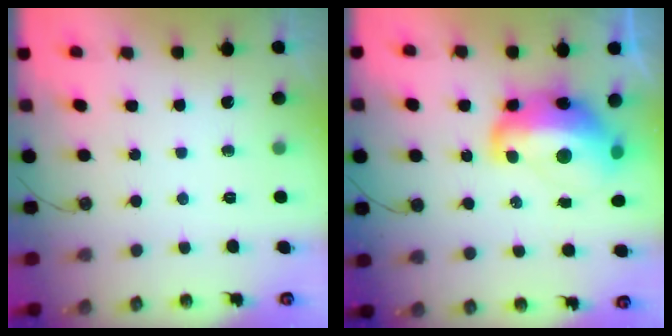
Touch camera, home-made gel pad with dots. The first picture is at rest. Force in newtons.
{"total": 11.1, "press": 11.0, "slide": 1.4}